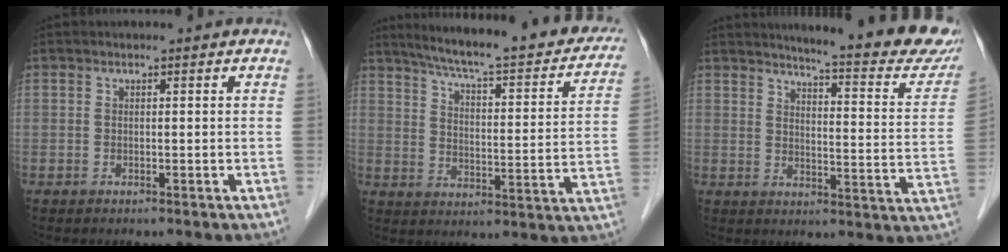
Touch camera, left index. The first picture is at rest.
{"total": 25.2, "force": [21.0, 3.9, 13.5], "torque": [-0.190, -0.026, 0.262]}
{"total": 19.9, "force": [17.7, 1.4, 8.9], "torque": [-0.109, -0.084, 0.199]}